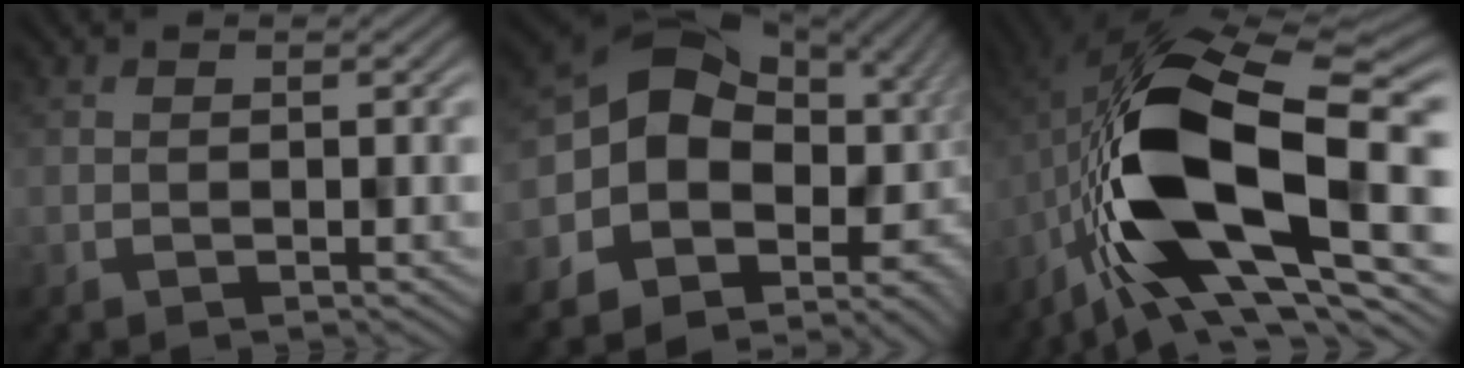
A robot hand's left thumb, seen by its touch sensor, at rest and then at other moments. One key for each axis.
{"total": 13.8, "fx": 1.2, "fy": 10.0, "fz": 9.4, "tx": -0.147, "ty": -0.029, "tz": 0.038}
{"total": 16.4, "fx": -2.3, "fy": 7.8, "fz": 14.2, "tx": -0.259, "ty": -0.006, "tz": -0.049}